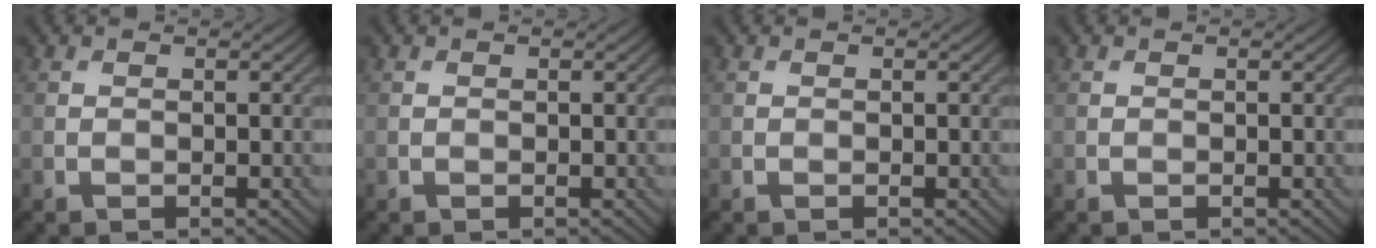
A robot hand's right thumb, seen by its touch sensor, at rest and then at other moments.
{"total": 0.0}
{"total": 0.0}
{"total": 0.0}